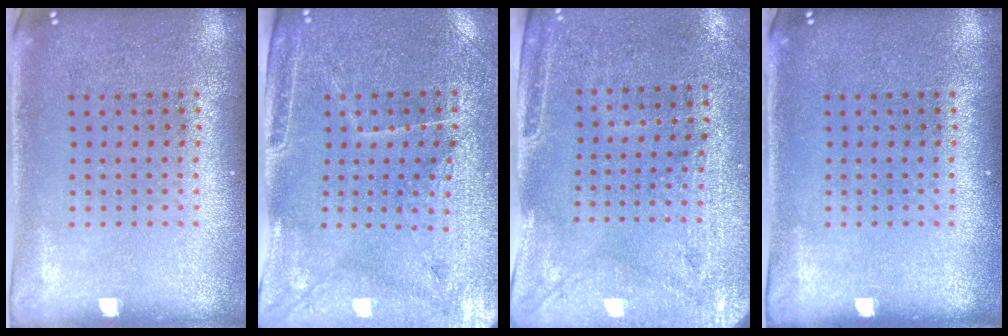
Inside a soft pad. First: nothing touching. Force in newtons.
{"total": 3.3, "press": 3.1, "slide": 1.0}
{"total": 2.9, "press": 2.4, "slide": 1.5}
{"total": 0.0}